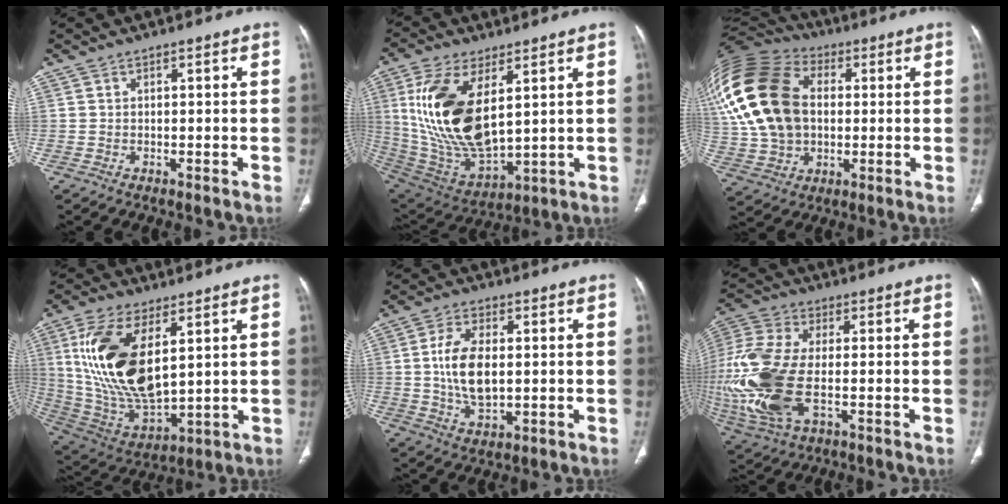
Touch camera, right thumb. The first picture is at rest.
{"total": 20.6, "force": [5.2, 10.0, 17.3], "torque": [-0.341, -0.029, 0.114]}
{"total": 26.6, "force": [4.2, 18.5, 18.6], "torque": [-0.409, 0.030, 0.082]}
{"total": 20.7, "force": [5.6, 9.8, 17.3], "torque": [-0.340, -0.029, 0.118]}
{"total": 9.8, "force": [0.3, 5.1, 8.4], "torque": [-0.163, -0.005, 0.010]}
{"total": 21.0, "force": [-3.8, 10.2, 18.0], "torque": [-0.448, -0.008, -0.060]}